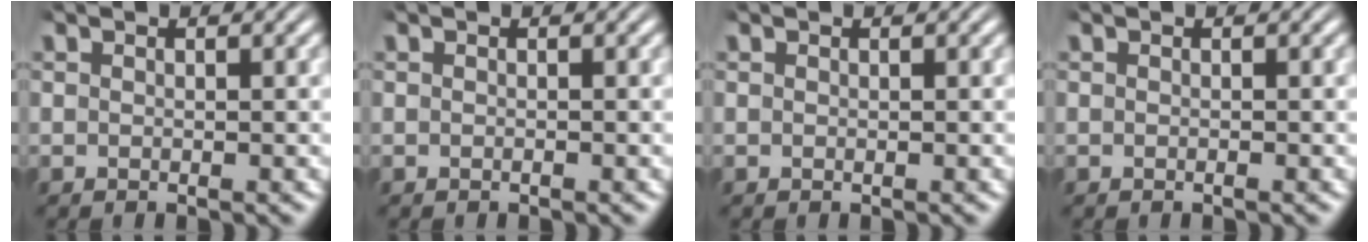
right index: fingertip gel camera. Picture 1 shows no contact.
{"total": 0.0}
{"total": 0.0}
{"total": 0.0}